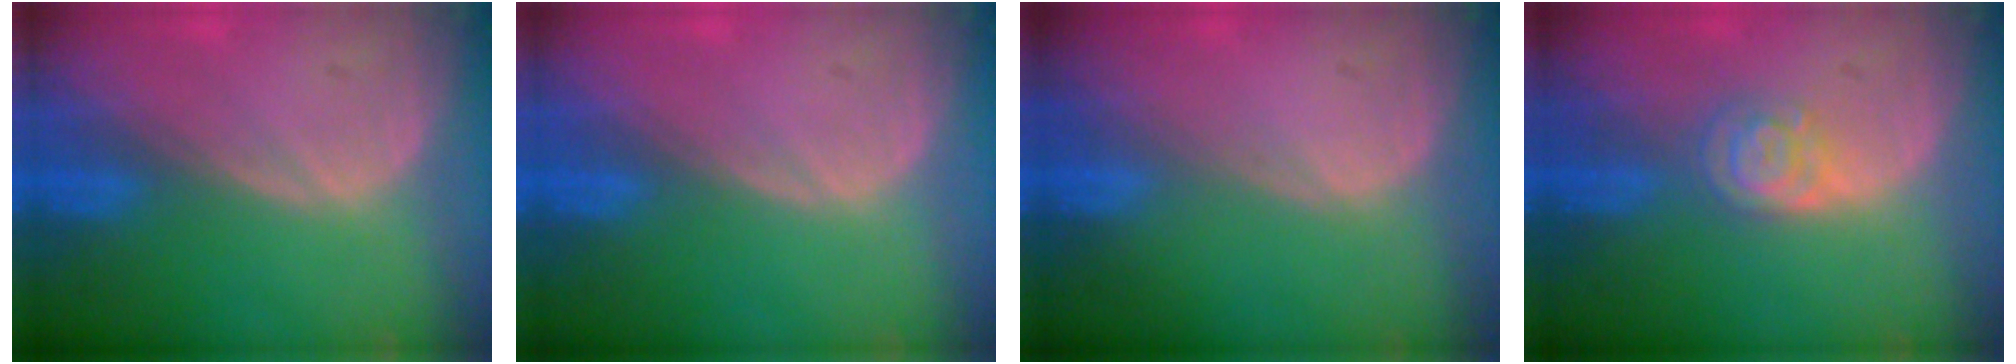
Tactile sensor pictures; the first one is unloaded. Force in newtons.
{"total": 0.0}
{"total": 0.0}
{"total": 4.4, "press": 3.9, "slide": 1.9}